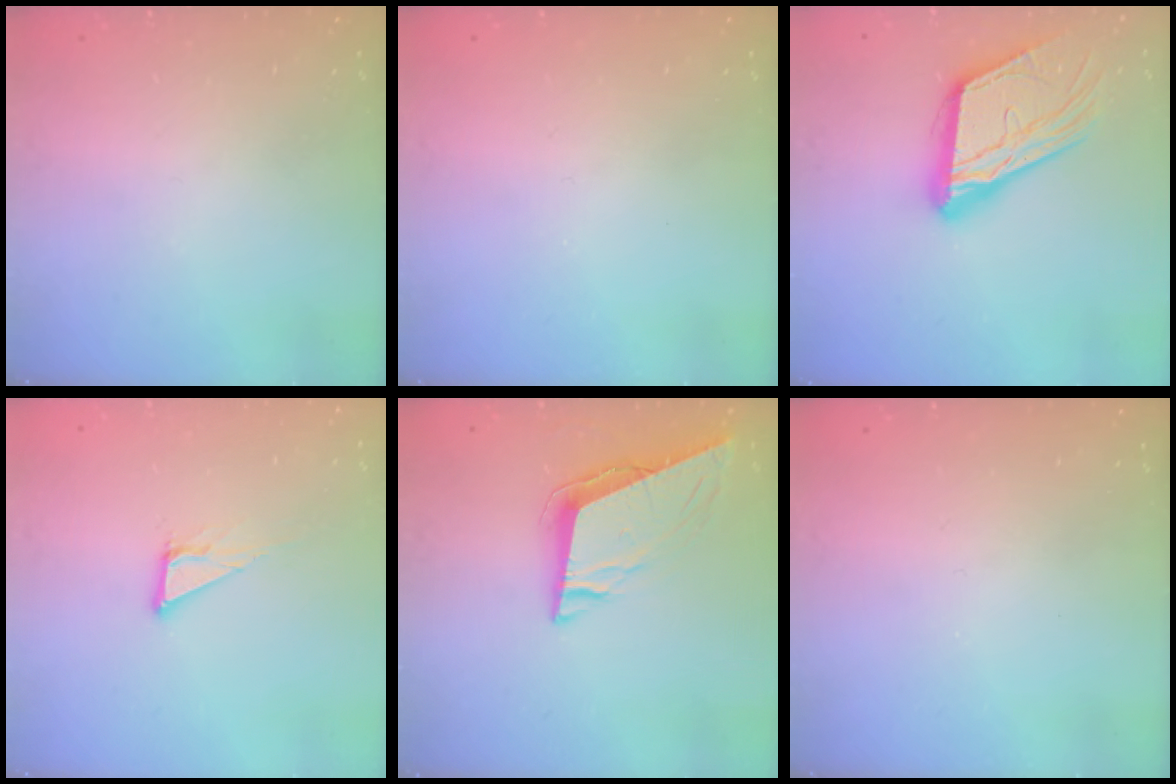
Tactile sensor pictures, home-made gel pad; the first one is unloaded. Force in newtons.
{"total": 0.0}
{"total": 17.4, "press": 17.3, "slide": 1.9}
{"total": 5.6, "press": 5.6, "slide": 0.3}
{"total": 9.0, "press": 8.7, "slide": 2.5}
{"total": 0.0}